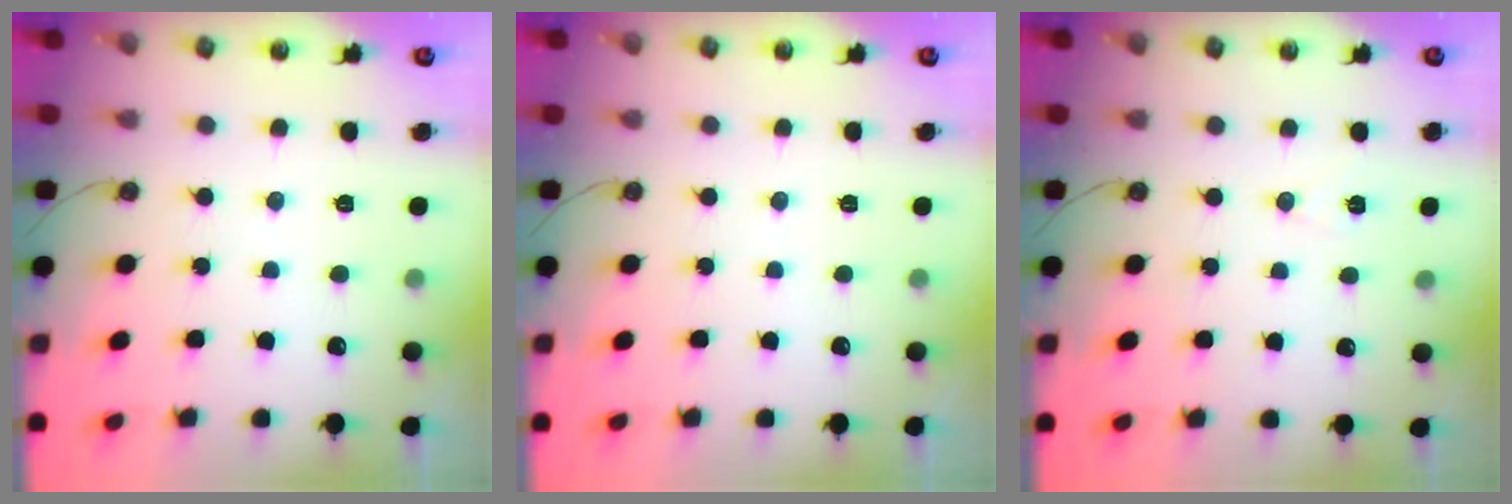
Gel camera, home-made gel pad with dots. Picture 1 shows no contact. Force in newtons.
{"total": 0.0}
{"total": 6.1, "press": 4.1, "slide": 4.5}